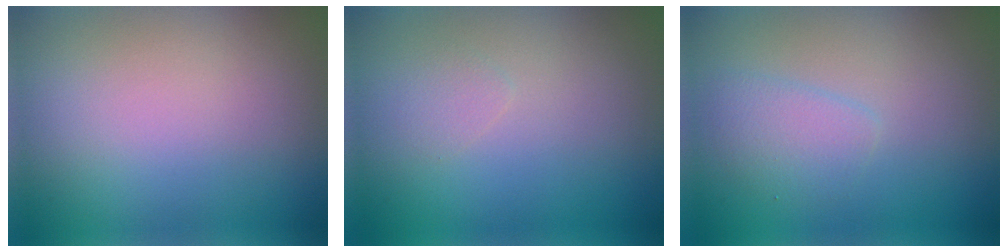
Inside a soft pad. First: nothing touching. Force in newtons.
{"total": 0.8, "press": 0.8, "slide": 0.1}
{"total": 2.0, "press": 2.0, "slide": 0.0}